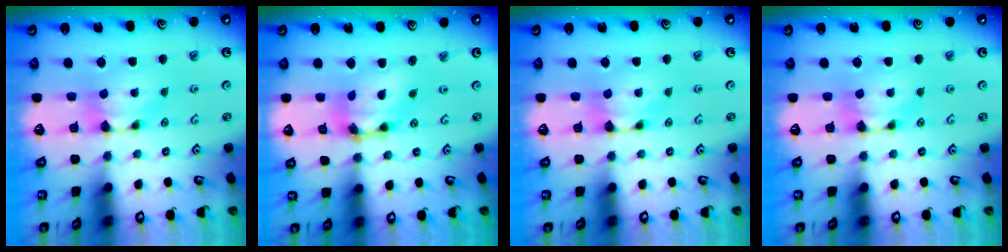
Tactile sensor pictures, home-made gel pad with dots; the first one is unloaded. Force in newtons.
{"total": 8.4, "press": 7.8, "slide": 2.9}
{"total": 0.0}
{"total": 0.0}